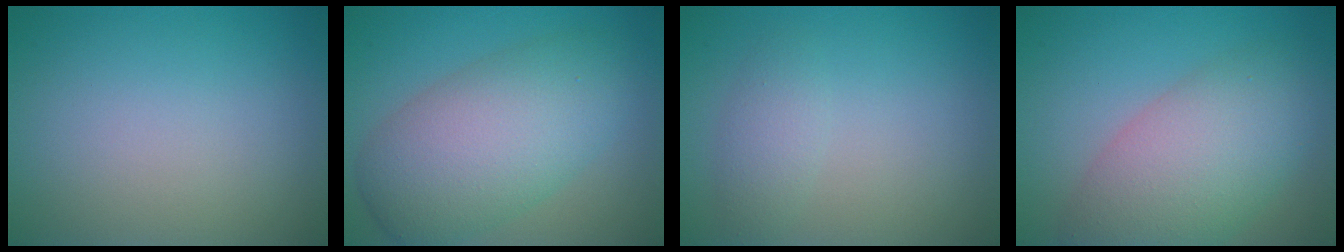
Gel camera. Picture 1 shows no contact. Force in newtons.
{"total": 8.4, "press": 8.4, "slide": 0.1}
{"total": 1.8, "press": 1.8, "slide": 0.1}
{"total": 7.7, "press": 7.7, "slide": 0.2}